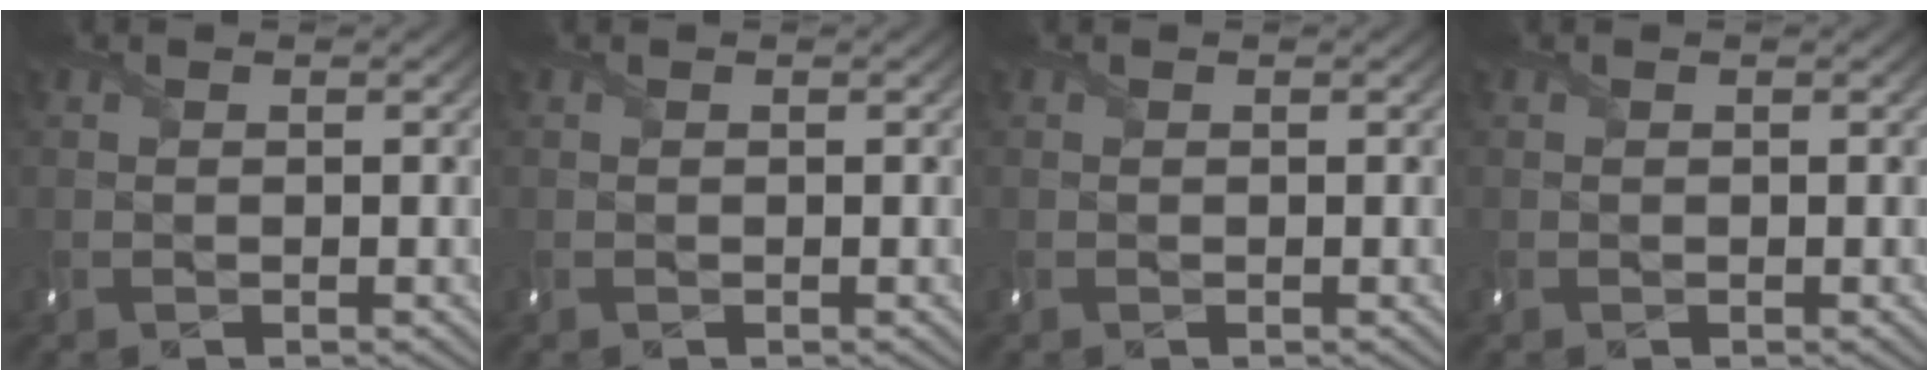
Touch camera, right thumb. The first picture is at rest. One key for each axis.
{"total": 0.0}
{"total": 0.0}
{"total": 0.0}